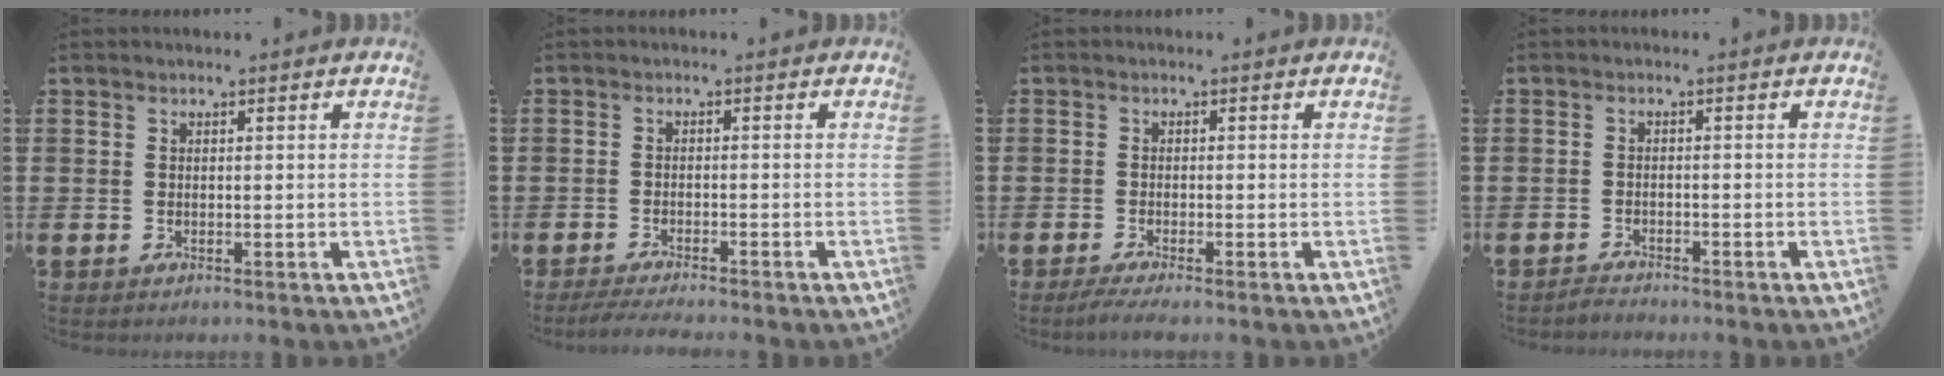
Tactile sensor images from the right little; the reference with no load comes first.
{"total": 1.8, "force": [-1.6, 0.0, 0.8], "torque": [-0.012, 0.003, -0.032]}
{"total": 1.5, "force": [-0.9, 0.1, 1.2], "torque": [-0.019, -0.001, -0.018]}
{"total": 1.3, "force": [-1.3, 0.0, 0.0], "torque": [-0.004, 0.001, -0.027]}